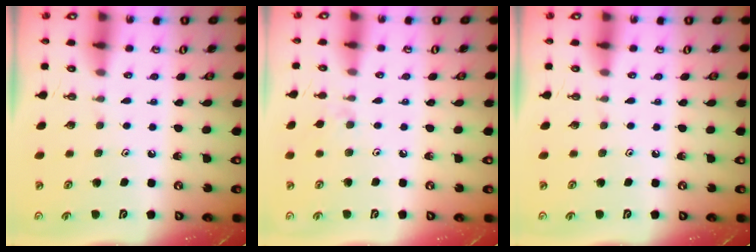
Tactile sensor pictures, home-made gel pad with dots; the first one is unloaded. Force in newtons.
{"total": 3.2, "press": 3.2, "slide": 0.4}
{"total": 0.0}